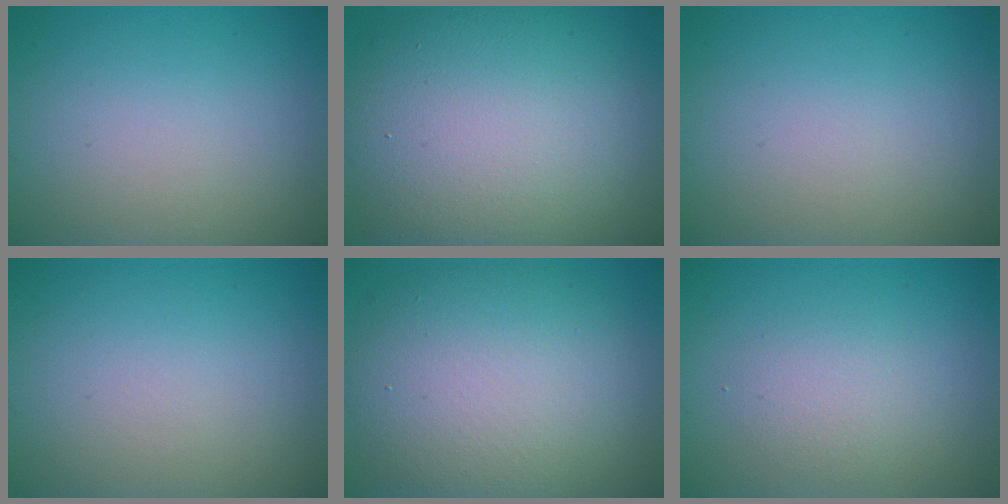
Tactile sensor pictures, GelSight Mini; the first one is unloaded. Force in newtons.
{"total": 14.3, "press": 14.3, "slide": 0.9}
{"total": 0.0}
{"total": 0.0}
{"total": 11.0, "press": 11.0, "slide": 0.8}
{"total": 2.0, "press": 2.0, "slide": 0.1}